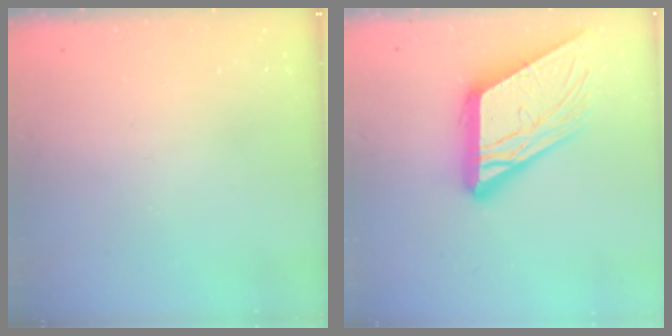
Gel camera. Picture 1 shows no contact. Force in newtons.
{"total": 18.0, "press": 17.8, "slide": 2.4}